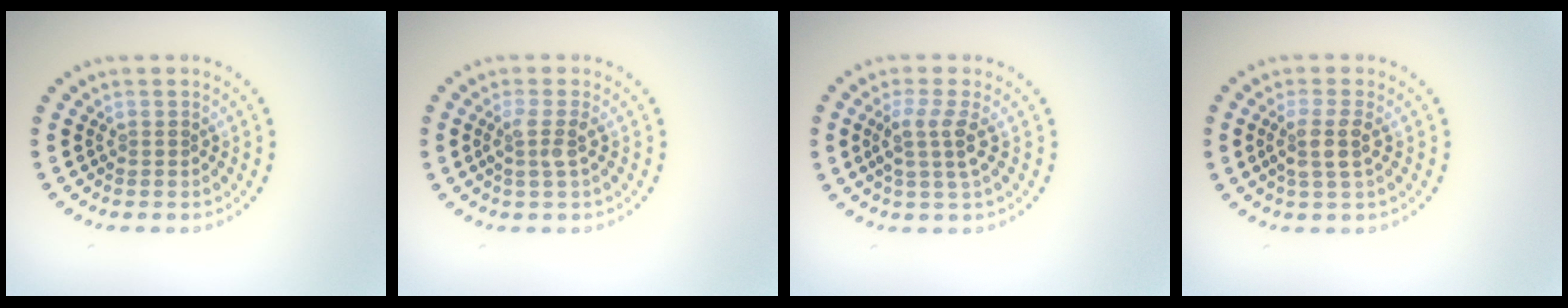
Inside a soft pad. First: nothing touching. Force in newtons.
{"total": 1.7, "press": 1.3, "slide": 1.2}
{"total": 2.7, "press": 2.1, "slide": 1.6}
{"total": 2.4, "press": 2.0, "slide": 1.2}